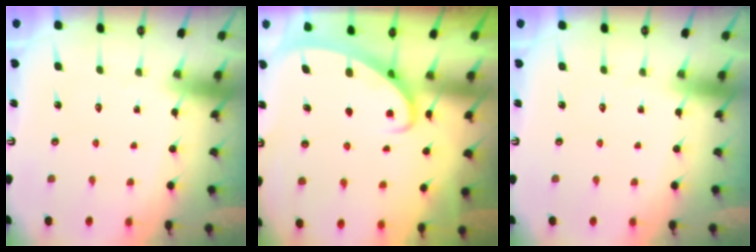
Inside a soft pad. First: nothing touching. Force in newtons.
{"total": 2.4, "press": 2.4, "slide": 0.4}
{"total": 0.0}